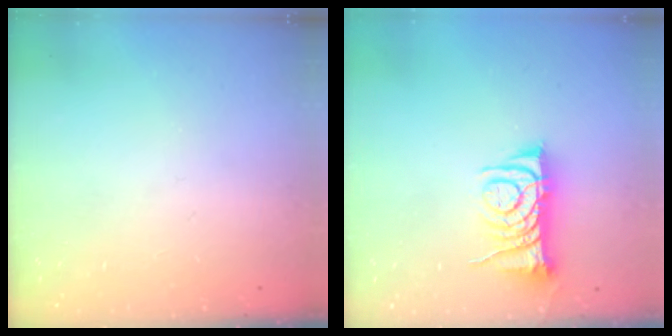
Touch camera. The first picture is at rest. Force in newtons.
{"total": 8.3, "press": 8.3, "slide": 0.4}